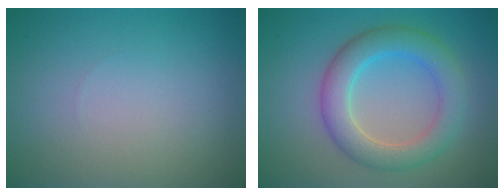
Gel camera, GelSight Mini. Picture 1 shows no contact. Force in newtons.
{"total": 5.2, "press": 5.2, "slide": 0.0}